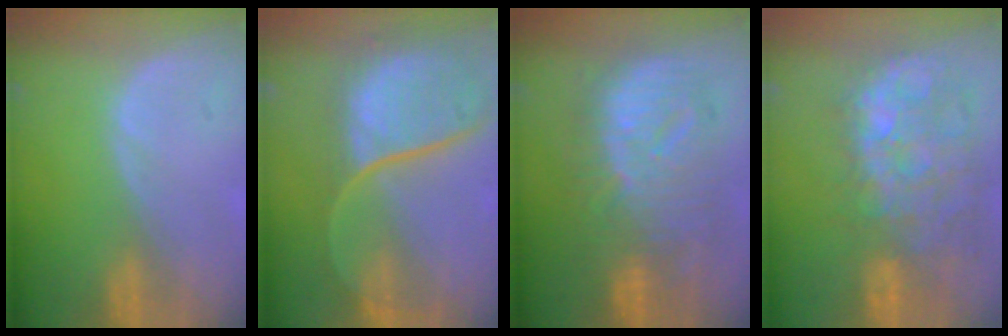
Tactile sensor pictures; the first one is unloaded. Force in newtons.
{"total": 12.1, "press": 9.8, "slide": 7.0}
{"total": 12.0, "press": 11.9, "slide": 1.3}
{"total": 12.0, "press": 11.1, "slide": 4.7}